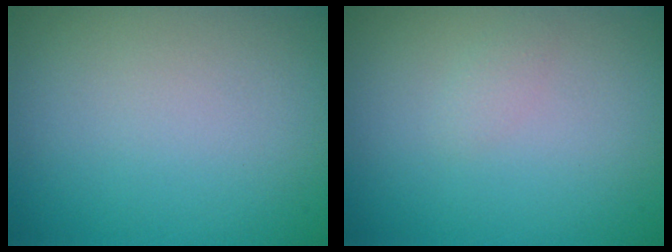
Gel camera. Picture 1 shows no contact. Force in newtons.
{"total": 0.7, "press": 0.7, "slide": 0.0}